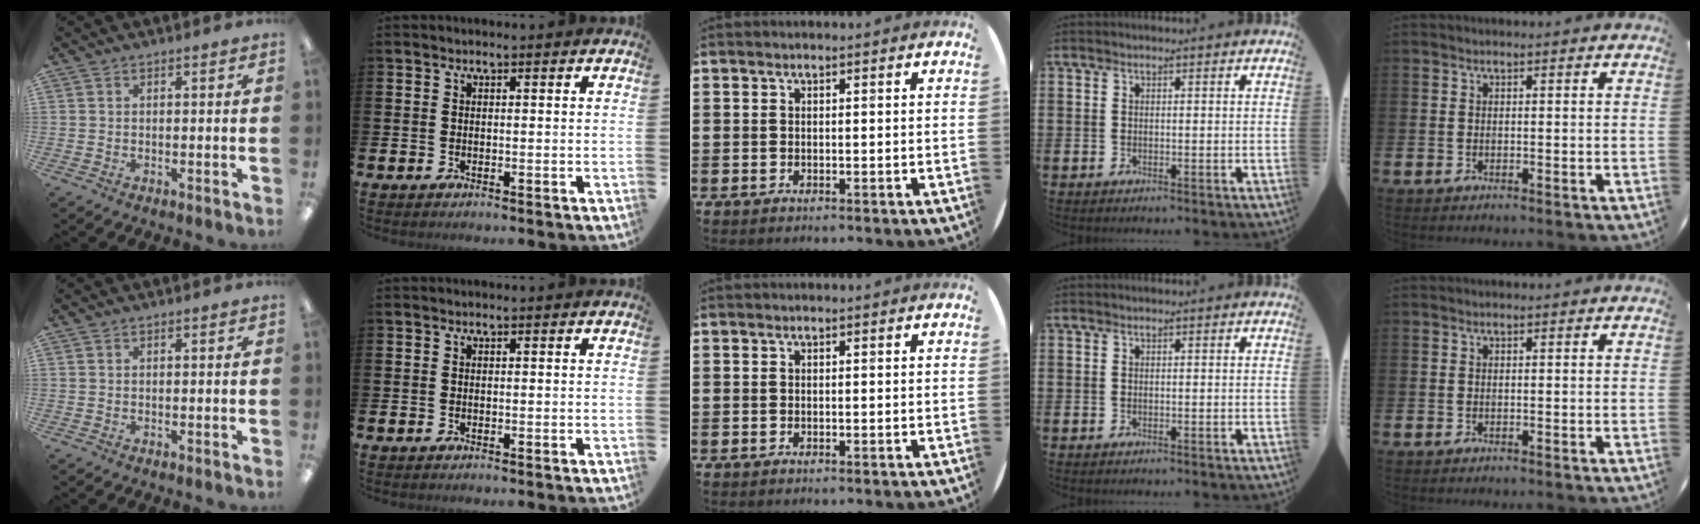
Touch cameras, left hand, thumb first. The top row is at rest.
{}